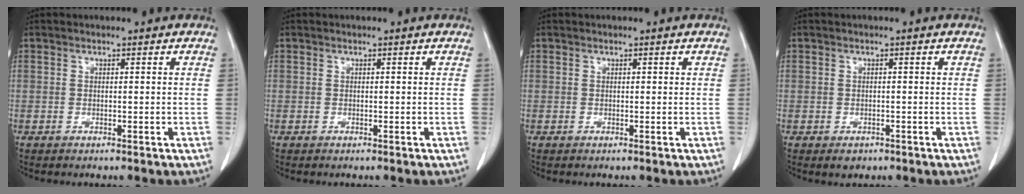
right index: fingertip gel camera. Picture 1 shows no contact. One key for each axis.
{"total": 0.0}
{"total": 0.0}
{"total": 1.7, "fx": -0.9, "fy": 1.3, "fz": 0.6, "tx": -0.006, "ty": 0.001, "tz": -0.006}